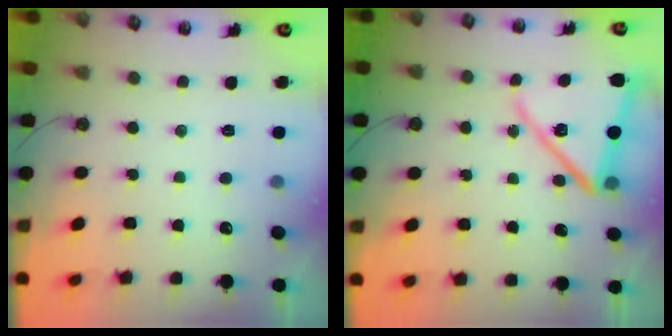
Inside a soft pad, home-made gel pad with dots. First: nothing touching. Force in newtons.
{"total": 14.8, "press": 14.6, "slide": 1.8}